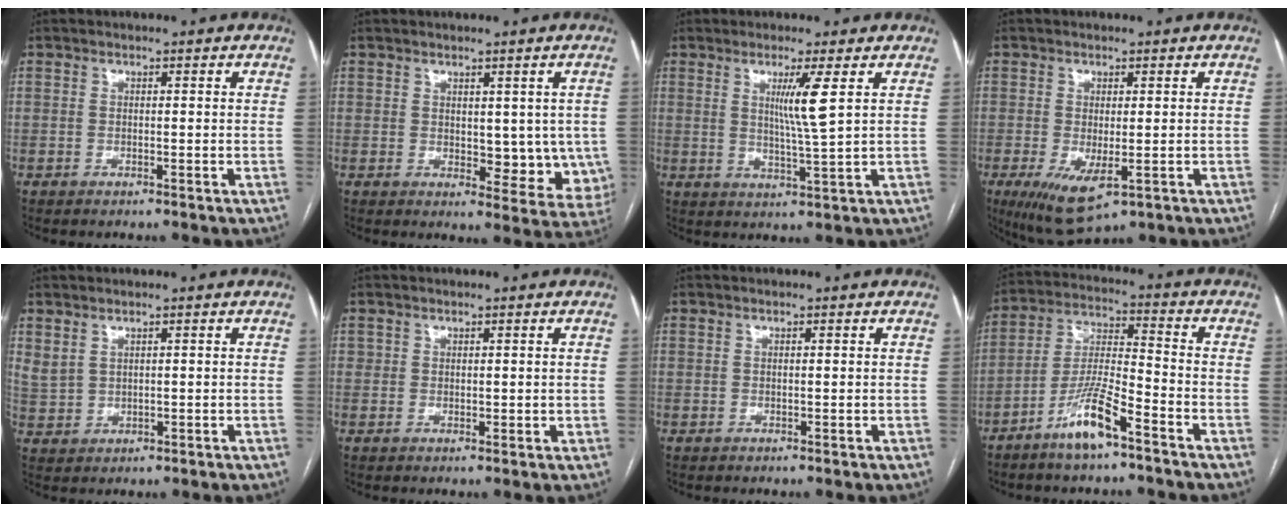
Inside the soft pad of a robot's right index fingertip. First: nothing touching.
{"total": 7.4, "force": [0.5, 4.3, 5.9], "torque": [-0.047, -0.009, 0.013]}
{"total": 5.5, "force": [1.9, -1.2, 5.0], "torque": [-0.091, -0.016, 0.035]}
{"total": 7.9, "force": [-3.0, 2.9, 6.7], "torque": [-0.115, -0.023, -0.037]}
{"total": 3.1, "force": [2.1, 2.0, 1.3], "torque": [-0.031, 0.002, 0.054]}
{"total": 1.6, "force": [0.6, 1.4, 0.5], "torque": [0.000, -0.002, 0.009]}
{"total": 0.0}
{"total": 9.2, "force": [-6.0, 1.1, 7.0], "torque": [-0.146, -0.008, -0.118]}